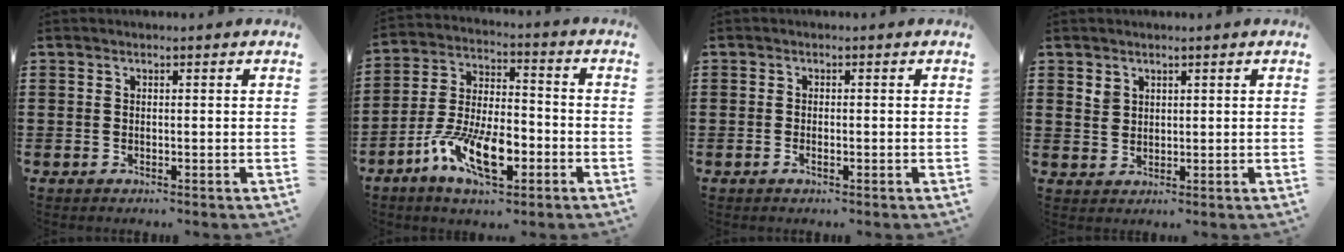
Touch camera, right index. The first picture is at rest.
{"total": 11.2, "force": [-5.7, 4.6, 8.5], "torque": [-0.179, 0.006, -0.105]}
{"total": 0.9, "force": [-0.5, 0.2, 0.8], "torque": [-0.016, -0.005, -0.008]}
{"total": 2.0, "force": [1.4, 1.4, 0.4], "torque": [-0.010, 0.004, 0.027]}